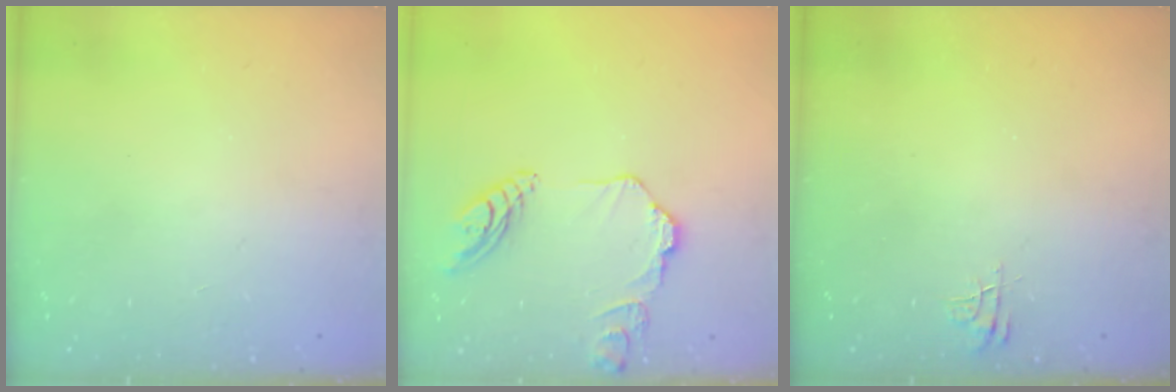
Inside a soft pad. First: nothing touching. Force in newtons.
{"total": 11.7, "press": 11.7, "slide": 1.2}
{"total": 3.9, "press": 3.8, "slide": 0.4}